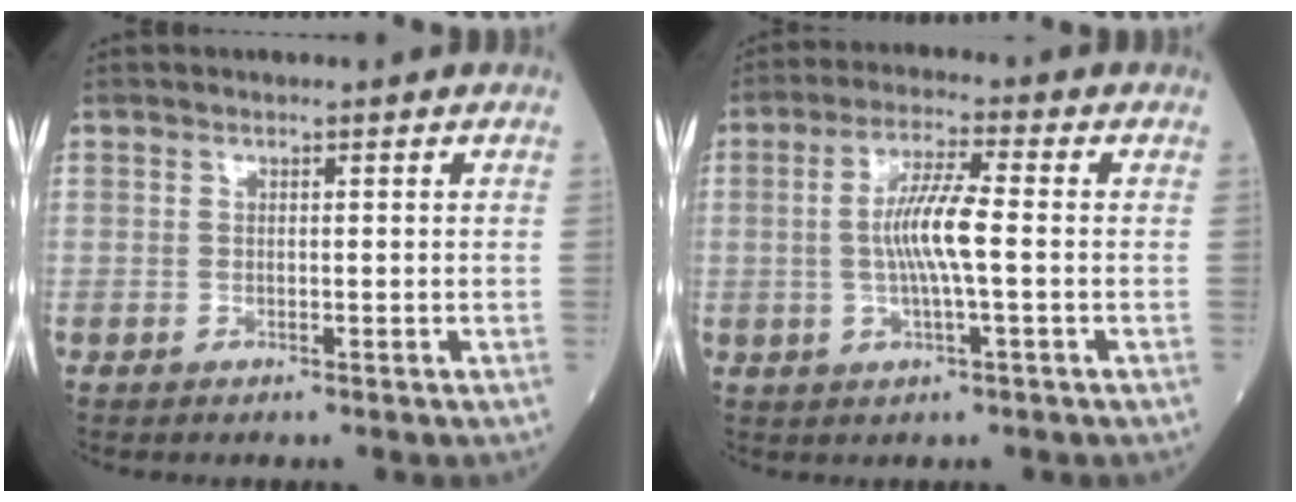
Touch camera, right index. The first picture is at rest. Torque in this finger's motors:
{"motor_torque": [1.24, -0.06, 0.60, 0.17]}